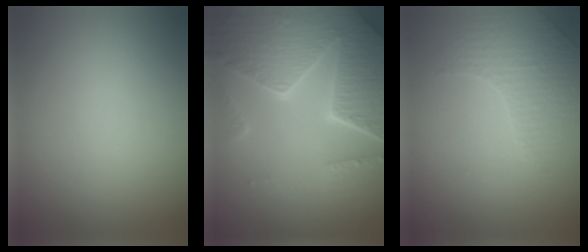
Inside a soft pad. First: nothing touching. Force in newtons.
{"total": 8.4, "press": 6.2, "slide": 5.8}
{"total": 1.8, "press": 1.6, "slide": 0.8}